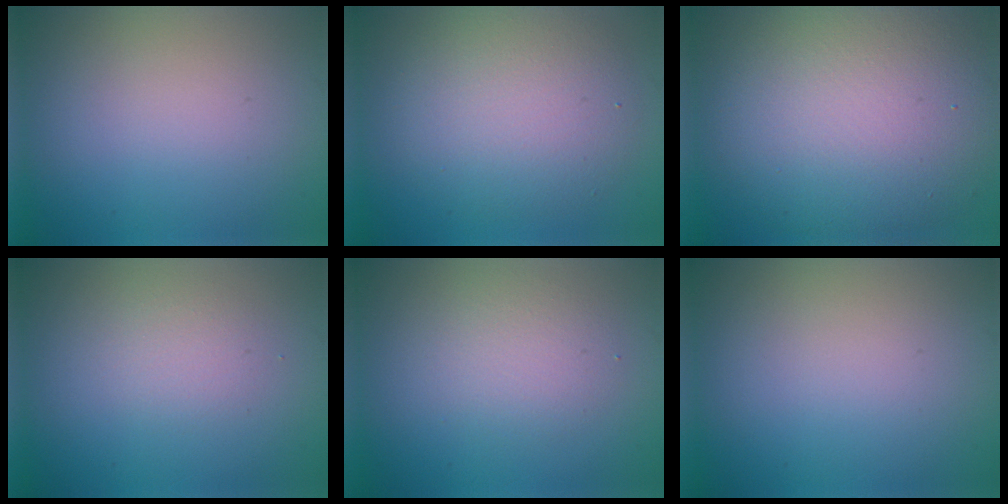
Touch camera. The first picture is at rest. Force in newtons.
{"total": 5.6, "press": 5.6, "slide": 0.3}
{"total": 12.1, "press": 12.1, "slide": 1.1}
{"total": 1.4, "press": 1.4, "slide": 0.1}
{"total": 2.4, "press": 2.4, "slide": 0.3}
{"total": 0.0}